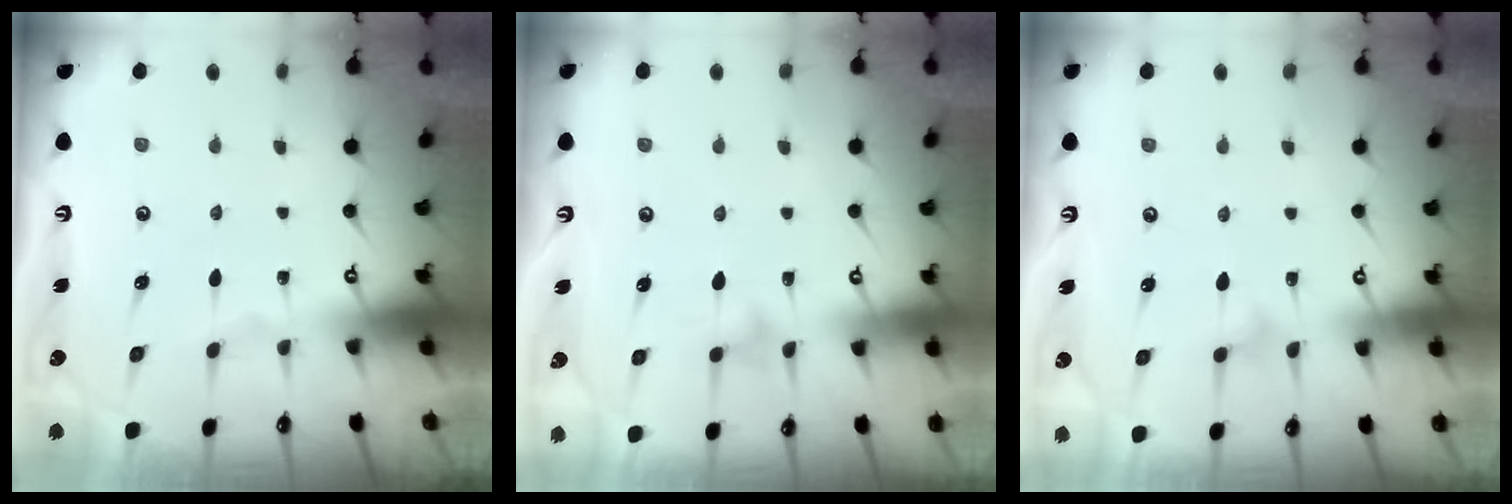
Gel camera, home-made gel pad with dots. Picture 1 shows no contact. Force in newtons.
{"total": 6.3, "press": 6.3, "slide": 0.4}
{"total": 4.0, "press": 4.0, "slide": 0.2}